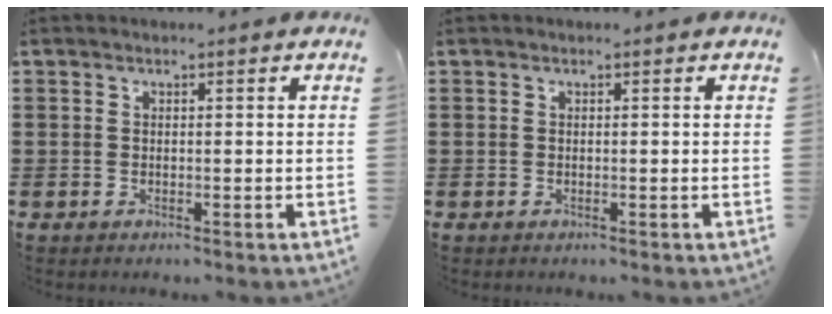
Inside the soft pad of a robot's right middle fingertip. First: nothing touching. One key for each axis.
{"total": 0.0}